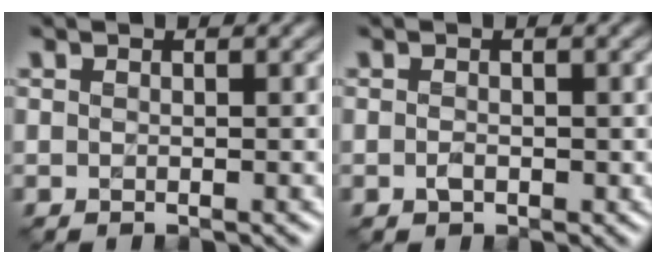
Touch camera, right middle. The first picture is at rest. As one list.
[{"total": 0.9, "force": [-0.4, 0.6, 0.6], "torque": [-0.009, 0.000, -0.009]}]